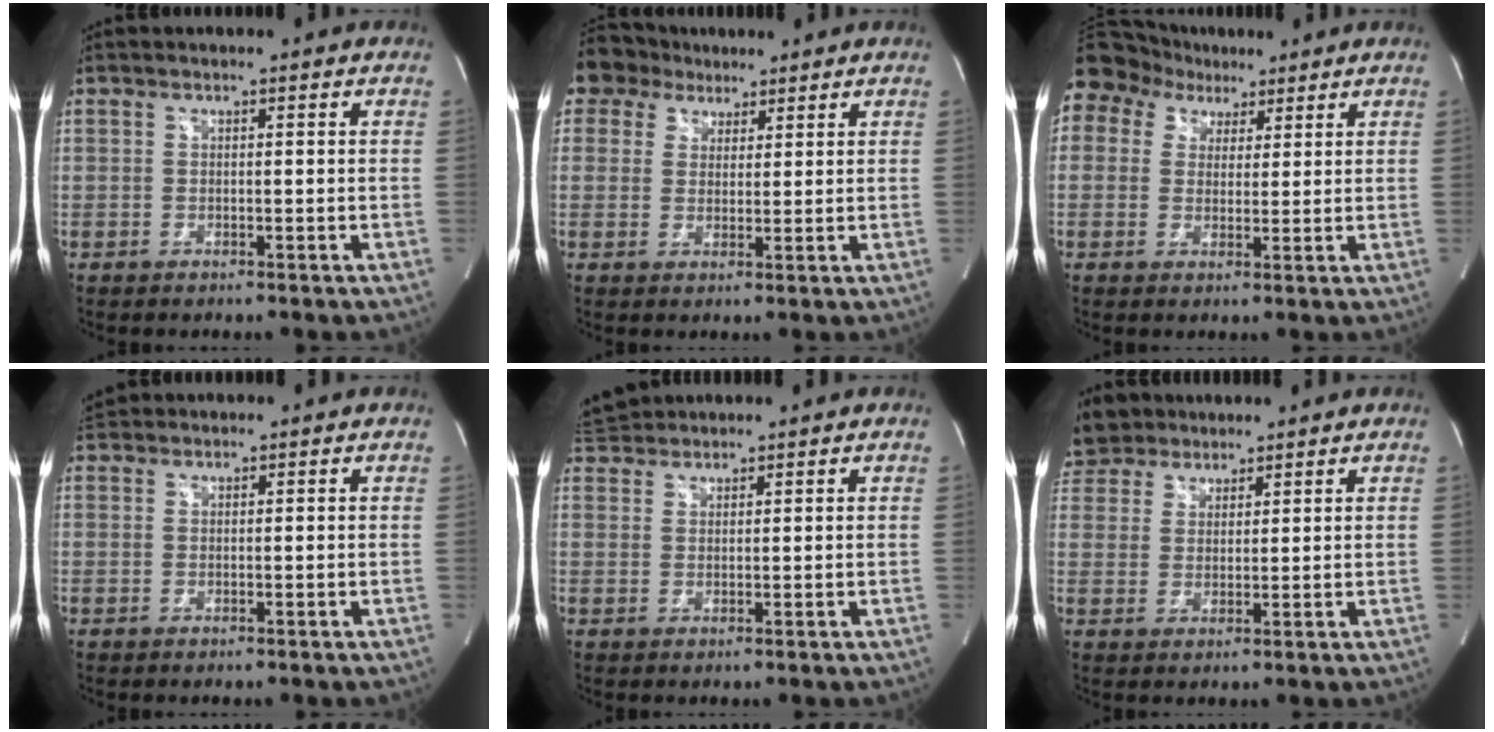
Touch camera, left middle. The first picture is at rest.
{"total": 5.3, "force": [4.1, 3.3, -0.5], "torque": [0.011, 0.018, 0.073]}
{"total": 14.8, "force": [8.5, 11.2, 4.4], "torque": [-0.145, 0.073, 0.162]}
{"total": 1.8, "force": [1.8, 0.5, 0.0], "torque": [-0.008, 0.019, 0.035]}
{"total": 4.2, "force": [4.0, 1.0, 0.4], "torque": [-0.015, 0.029, 0.077]}
{"total": 7.3, "force": [6.4, 3.4, 0.9], "torque": [-0.021, 0.021, 0.123]}